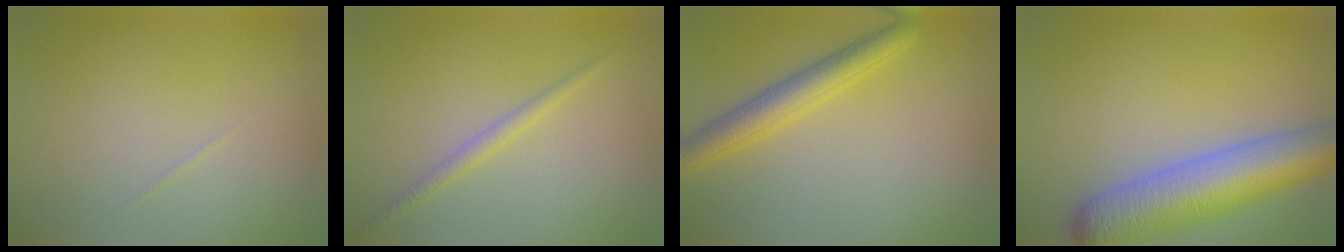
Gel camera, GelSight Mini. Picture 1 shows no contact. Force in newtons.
{"total": 1.4, "press": 1.4, "slide": 0.1}
{"total": 3.7, "press": 3.7, "slide": 0.1}
{"total": 9.1, "press": 9.1, "slide": 0.4}